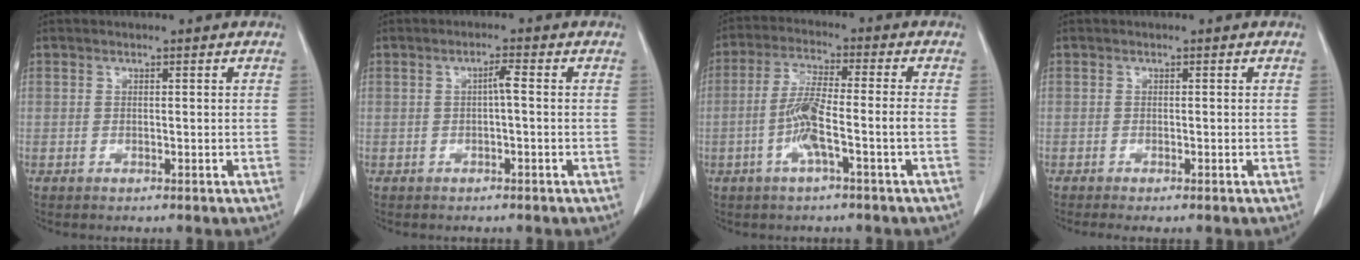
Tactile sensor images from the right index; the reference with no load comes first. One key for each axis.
{"total": 1.8, "fx": 0.0, "fy": 0.1, "fz": 1.8, "tx": -0.029, "ty": 0.004, "tz": 0.000}
{"total": 7.4, "fx": -2.3, "fy": 0.0, "fz": 7.1, "tx": -0.144, "ty": 0.008, "tz": -0.047}
{"total": 1.5, "fx": -1.2, "fy": 0.1, "fz": 0.9, "tx": -0.015, "ty": -0.005, "tz": -0.018}